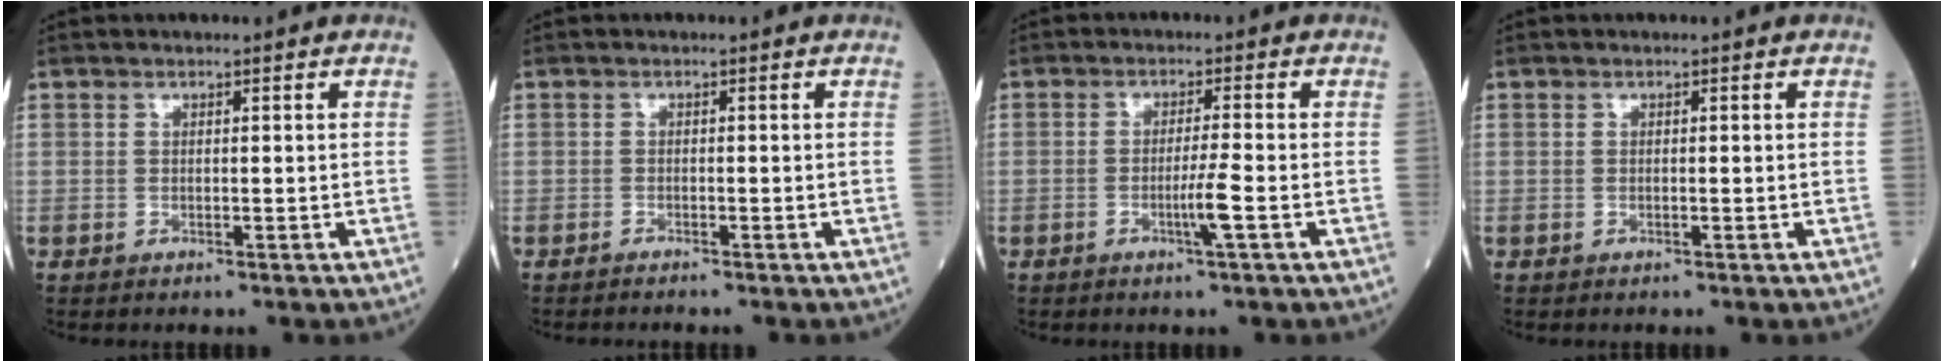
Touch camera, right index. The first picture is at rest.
{"total": 1.0, "force": [-0.9, -0.1, 0.3], "torque": [-0.008, -0.001, -0.014]}
{"total": 3.5, "force": [-1.3, -0.9, 3.1], "torque": [-0.060, -0.007, -0.025]}
{"total": 0.0}